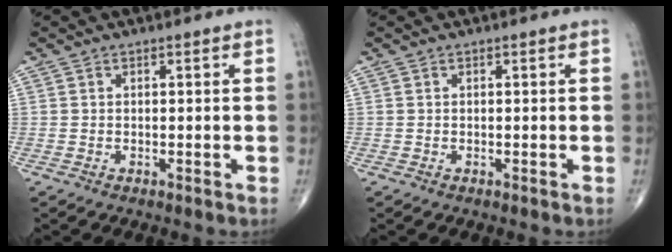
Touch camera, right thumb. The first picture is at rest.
{"total": 0.0}